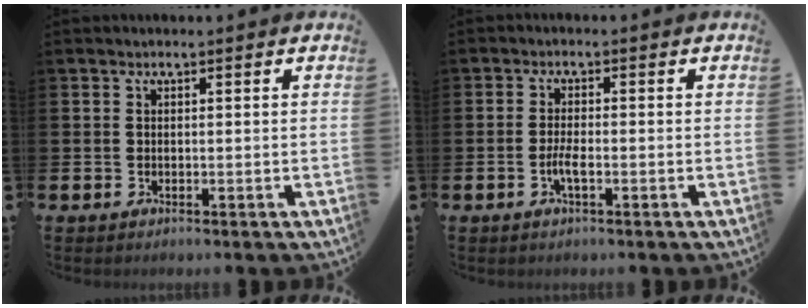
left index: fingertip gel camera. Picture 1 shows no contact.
{"total": 2.3, "force": [-0.9, 0.6, 2.0], "torque": [-0.036, 0.001, -0.017]}